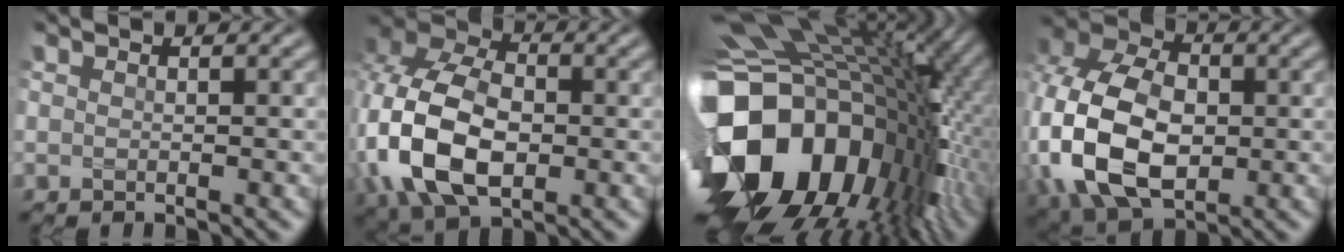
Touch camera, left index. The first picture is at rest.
{"total": 13.5, "force": [-2.2, 9.1, 9.6], "torque": [-0.233, -0.015, -0.050]}
{"total": 19.8, "force": [-2.6, 13.2, 14.5], "torque": [-0.297, -0.025, -0.039]}
{"total": 15.2, "force": [-2.0, 10.5, 10.8], "torque": [-0.250, -0.018, -0.035]}